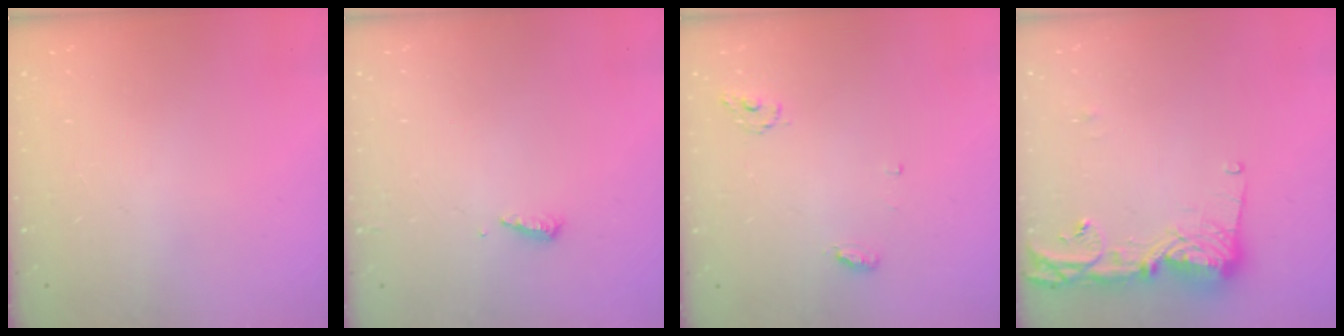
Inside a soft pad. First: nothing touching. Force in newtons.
{"total": 5.1, "press": 5.1, "slide": 0.5}
{"total": 5.1, "press": 5.1, "slide": 0.4}
{"total": 14.0, "press": 13.9, "slide": 1.3}